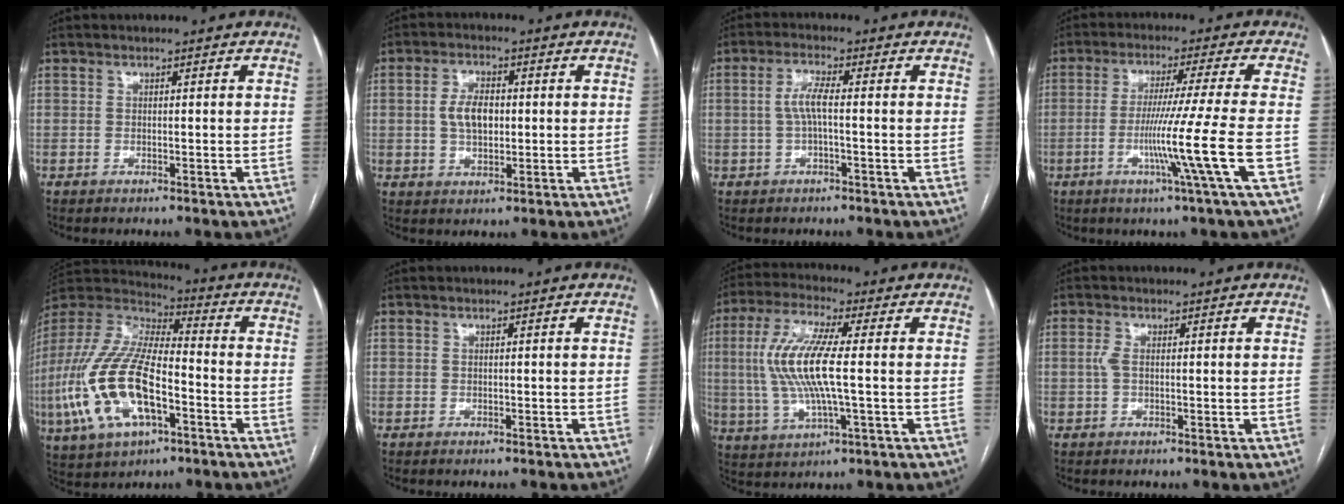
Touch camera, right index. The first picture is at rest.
{"total": 5.5, "force": [0.3, 3.0, 4.6], "torque": [-0.091, 0.010, 0.009]}
{"total": 3.8, "force": [-0.2, 0.5, 3.8], "torque": [-0.078, 0.009, -0.001]}
{"total": 10.9, "force": [-3.5, -3.2, 9.8], "torque": [-0.176, -0.026, -0.065]}
{"total": 19.4, "force": [-6.1, 7.5, 16.8], "torque": [-0.373, -0.004, -0.107]}
{"total": 1.1, "force": [-1.1, 0.1, 0.3], "torque": [-0.001, -0.001, -0.015]}
{"total": 11.9, "force": [0.4, 1.8, 11.8], "torque": [-0.257, 0.009, 0.005]}
{"total": 1.5, "force": [0.0, 0.6, 1.4], "torque": [-0.034, 0.000, -0.001]}